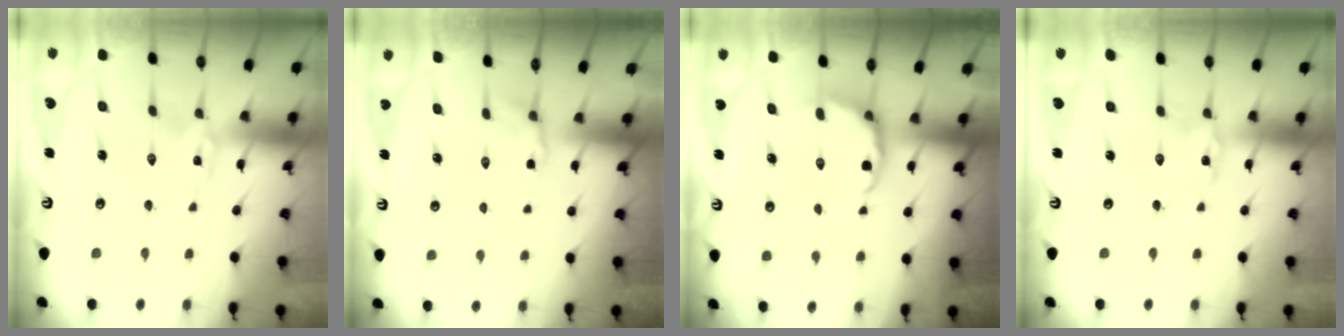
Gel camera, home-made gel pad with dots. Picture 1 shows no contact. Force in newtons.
{"total": 2.7, "press": 2.1, "slide": 1.7}
{"total": 6.3, "press": 5.7, "slide": 2.7}
{"total": 1.3, "press": 1.3, "slide": 0.1}